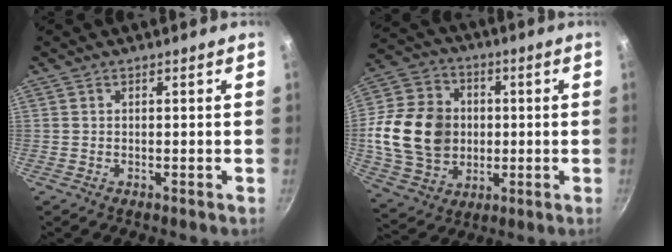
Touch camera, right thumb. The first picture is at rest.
{"total": 19.0, "force": [0.3, 15.3, 11.3], "torque": [-0.195, 0.012, 0.012]}